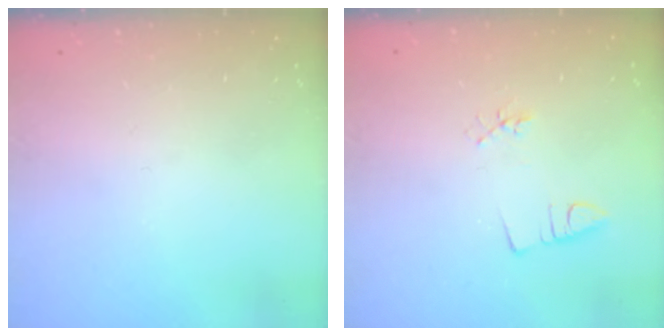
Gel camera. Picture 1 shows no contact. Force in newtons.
{"total": 2.2, "press": 1.7, "slide": 1.4}